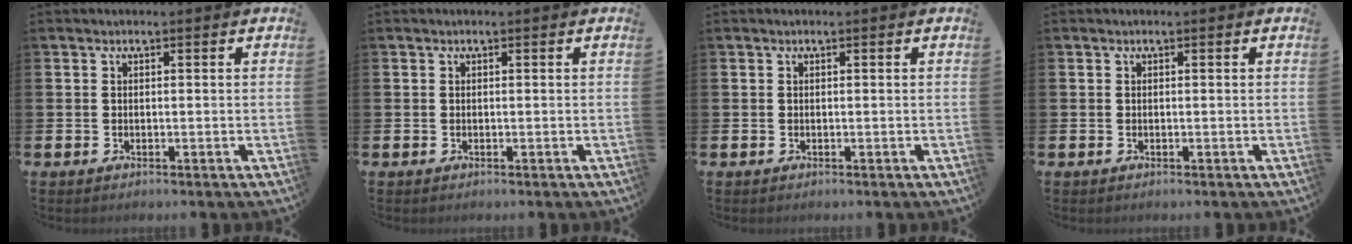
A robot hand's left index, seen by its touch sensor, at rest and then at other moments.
{"total": 0.0}
{"total": 0.0}
{"total": 0.0}